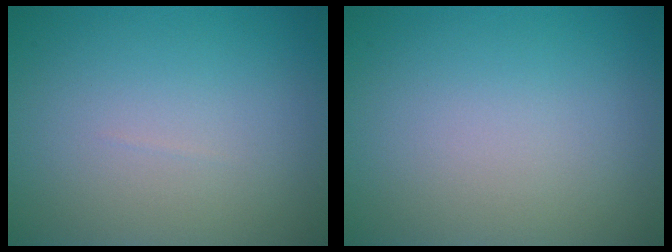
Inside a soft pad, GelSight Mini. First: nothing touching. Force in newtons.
{"total": 0.0}